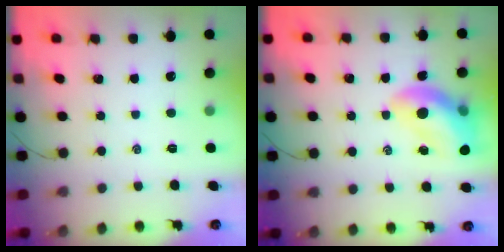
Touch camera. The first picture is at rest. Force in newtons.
{"total": 12.6, "press": 12.1, "slide": 3.4}